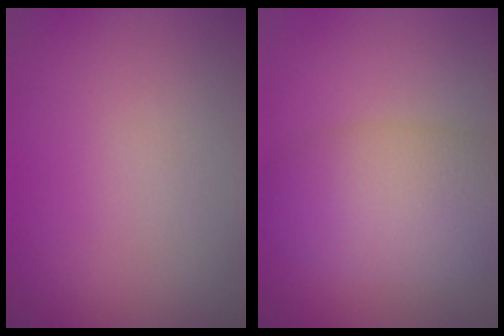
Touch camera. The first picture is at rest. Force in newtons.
{"total": 6.8, "press": 6.8, "slide": 0.2}